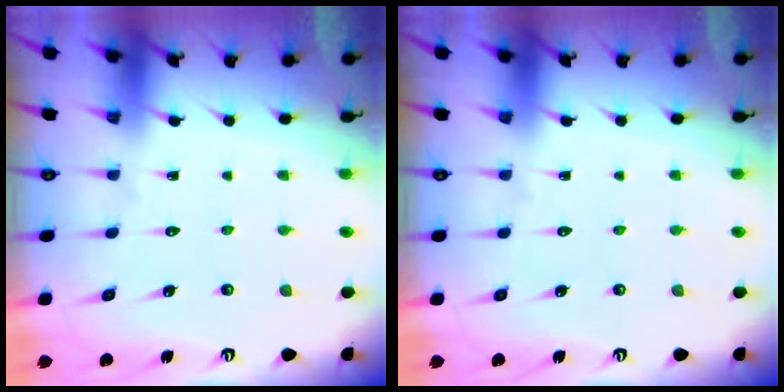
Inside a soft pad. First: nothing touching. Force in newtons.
{"total": 0.0}